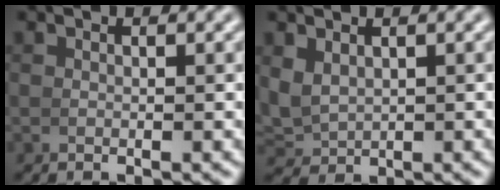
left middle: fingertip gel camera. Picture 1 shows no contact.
{"total": 3.2, "force": [0.9, 2.6, 1.6], "torque": [-0.058, -0.015, 0.032]}